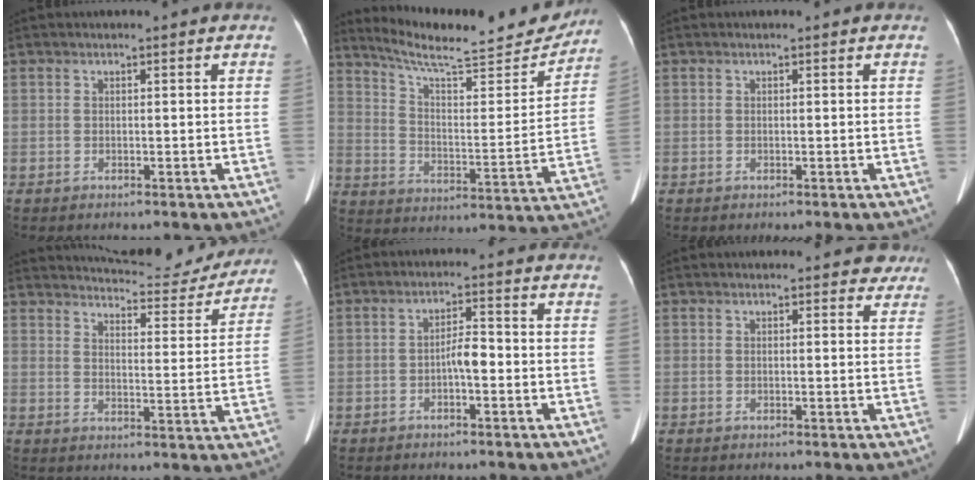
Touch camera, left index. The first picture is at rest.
{"total": 19.7, "force": [18.2, 3.0, 6.8], "torque": [-0.105, -0.023, 0.258]}
{"total": 0.0}
{"total": 15.7, "force": [15.2, 2.6, 3.2], "torque": [-0.030, -0.031, 0.182]}
{"total": 3.0, "force": [-1.1, 0.8, 2.7], "torque": [-0.043, 0.007, -0.018]}
{"total": 3.9, "force": [3.5, 1.6, 0.6], "torque": [0.015, -0.007, 0.020]}